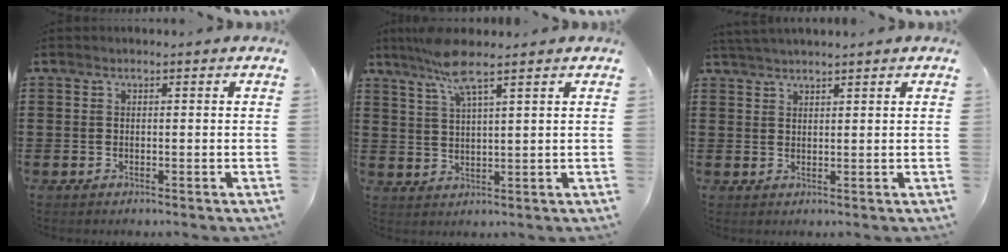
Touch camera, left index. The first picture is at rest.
{"total": 7.0, "force": [5.1, 0.4, 4.7], "torque": [-0.105, -0.006, 0.091]}
{"total": 1.6, "force": [1.6, -0.2, 0.3], "torque": [-0.009, 0.000, 0.031]}